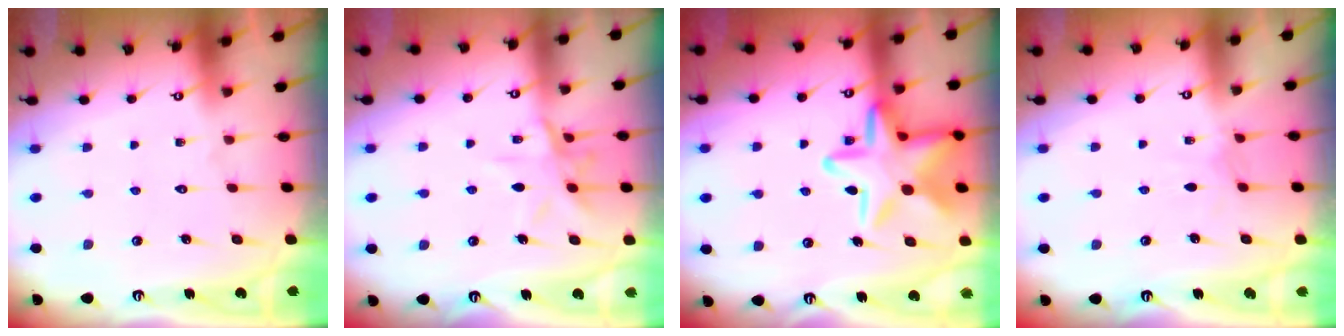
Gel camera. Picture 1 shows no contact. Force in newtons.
{"total": 9.0, "press": 9.0, "slide": 0.9}
{"total": 20.0, "press": 20.0, "slide": 1.4}
{"total": 3.0, "press": 3.0, "slide": 0.3}